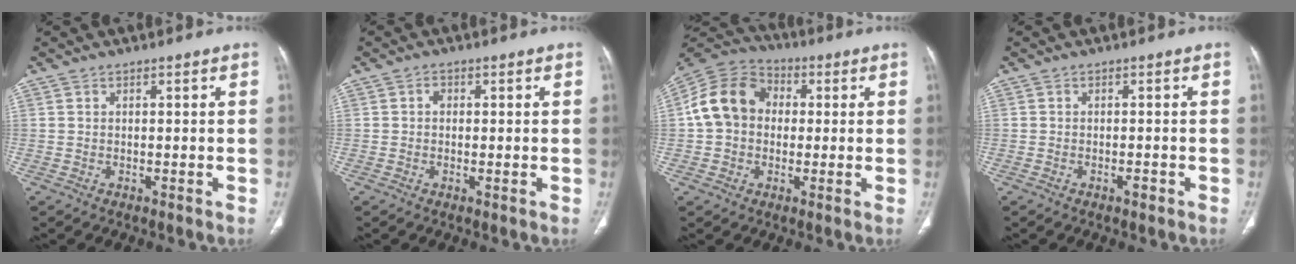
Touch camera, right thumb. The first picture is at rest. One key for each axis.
{"total": 1.6, "fx": 0.2, "fy": 1.1, "fz": 1.1, "tx": -0.014, "ty": 0.002, "tz": 0.000}
{"total": 12.8, "fx": 0.9, "fy": 10.5, "fz": 7.3, "tx": -0.122, "ty": 0.032, "tz": 0.004}
{"total": 1.2, "fx": -0.7, "fy": 0.5, "fz": 0.8, "tx": -0.013, "ty": 0.002, "tz": -0.011}